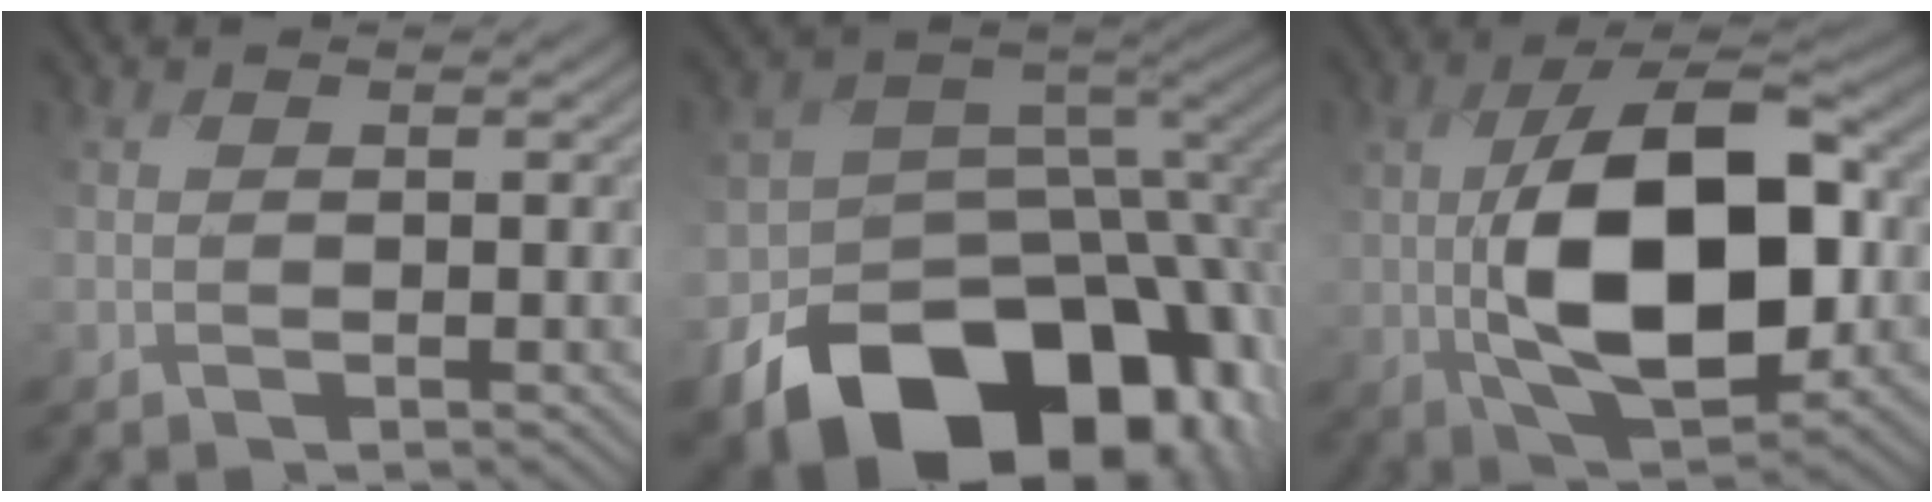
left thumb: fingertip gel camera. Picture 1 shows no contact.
{"total": 18.9, "force": [-11.1, 12.5, 8.9], "torque": [-0.174, -0.055, -0.157]}
{"total": 15.4, "force": [-0.6, 8.6, 12.8], "torque": [-0.238, -0.002, -0.007]}